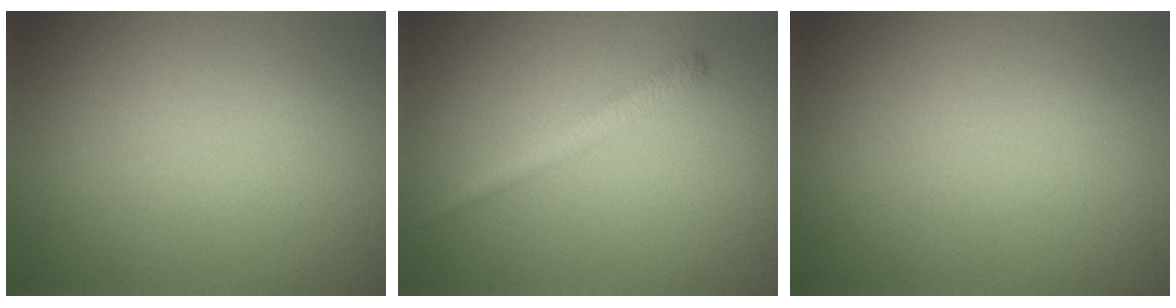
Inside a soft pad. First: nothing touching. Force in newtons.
{"total": 1.7, "press": 1.7, "slide": 0.1}
{"total": 0.0}